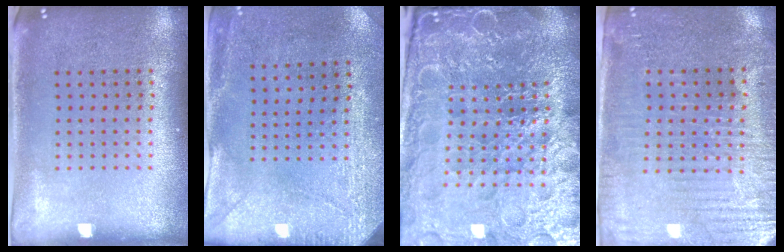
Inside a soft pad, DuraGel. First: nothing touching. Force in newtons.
{"total": 2.9, "press": 2.3, "slide": 1.8}
{"total": 6.7, "press": 5.9, "slide": 3.1}
{"total": 3.7, "press": 3.4, "slide": 1.5}